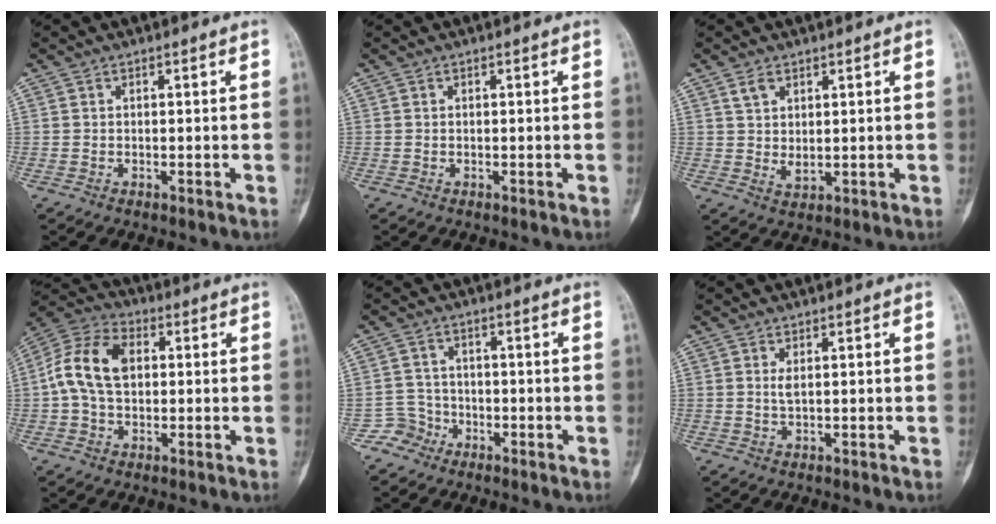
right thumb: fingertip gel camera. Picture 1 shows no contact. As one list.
[{"total": 0.0}, {"total": 3.9, "force": [1.8, 2.2, 2.6], "torque": [-0.045, -0.014, 0.041]}, {"total": 12.1, "force": [1.1, 8.1, 9.0], "torque": [-0.173, 0.030, 0.013]}, {"total": 3.8, "force": [-2.3, 3.0, -0.5], "torque": [0.029, 0.019, -0.048]}, {"total": 1.2, "force": [0.4, 0.3, 1.1], "torque": [-0.024, -0.003, 0.010]}]